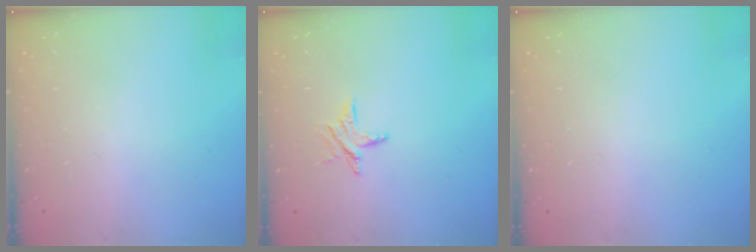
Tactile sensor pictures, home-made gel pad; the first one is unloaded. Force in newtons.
{"total": 5.8, "press": 5.8, "slide": 0.5}
{"total": 0.0}